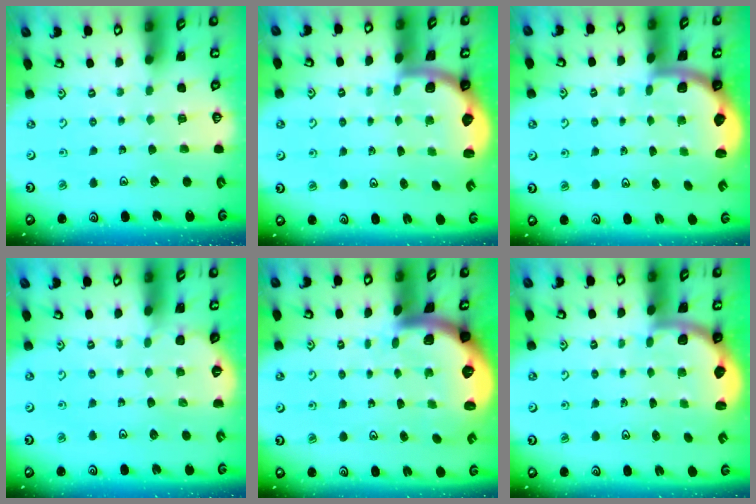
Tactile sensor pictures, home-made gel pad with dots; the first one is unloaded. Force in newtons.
{"total": 1.9, "press": 1.8, "slide": 0.5}
{"total": 2.0, "press": 2.0, "slide": 0.5}
{"total": 2.3, "press": 2.3, "slide": 0.1}
{"total": 2.7, "press": 2.5, "slide": 0.9}
{"total": 2.4, "press": 1.7, "slide": 1.6}